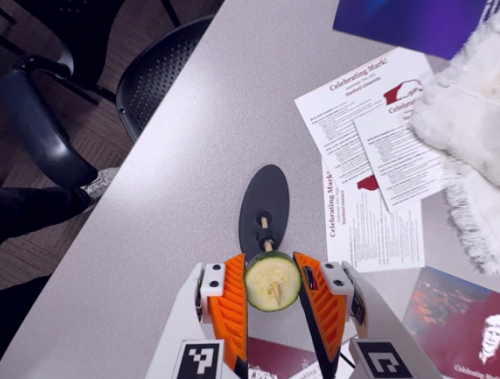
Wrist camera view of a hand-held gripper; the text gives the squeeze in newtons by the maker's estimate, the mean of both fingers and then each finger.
{"total": 10.7, "left": 10.2, "right": 11.2}